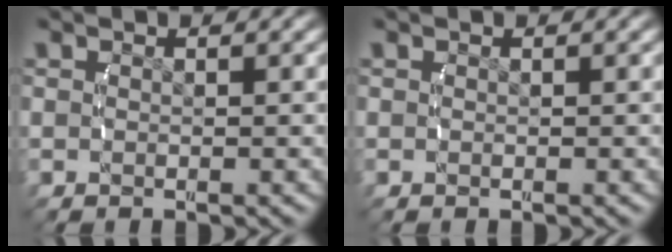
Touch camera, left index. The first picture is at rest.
{"total": 0.0}